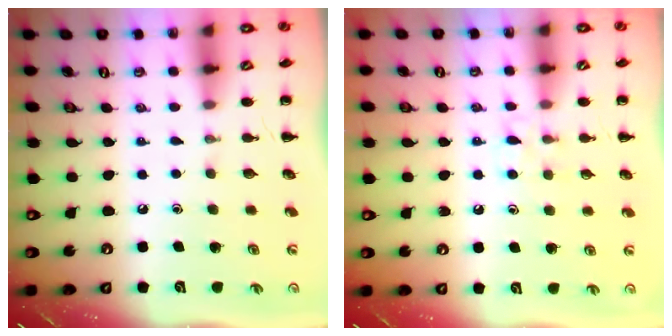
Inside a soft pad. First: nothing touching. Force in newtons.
{"total": 5.8, "press": 5.6, "slide": 1.7}